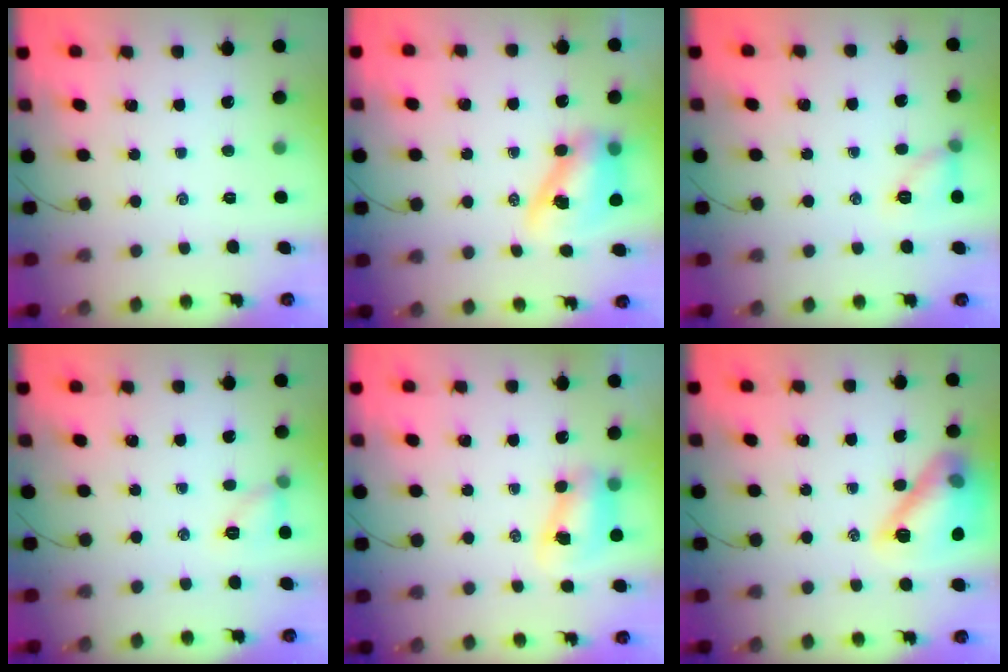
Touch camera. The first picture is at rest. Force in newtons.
{"total": 10.4, "press": 10.1, "slide": 2.6}
{"total": 7.4, "press": 7.4, "slide": 0.5}
{"total": 6.5, "press": 6.4, "slide": 0.8}
{"total": 8.2, "press": 8.1, "slide": 1.2}
{"total": 16.1, "press": 16.1, "slide": 0.6}